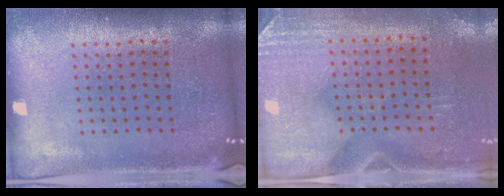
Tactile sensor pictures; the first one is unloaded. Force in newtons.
{"total": 3.0, "press": 2.5, "slide": 1.5}